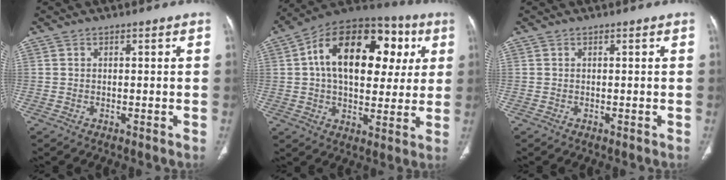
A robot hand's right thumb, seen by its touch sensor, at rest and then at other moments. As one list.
[{"total": 24.7, "force": [5.8, 14.8, 18.9], "torque": [-0.266, 0.026, 0.083]}, {"total": 0.0}]